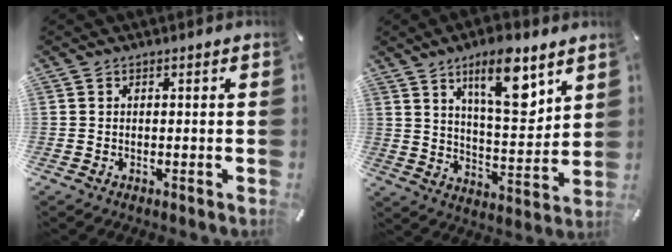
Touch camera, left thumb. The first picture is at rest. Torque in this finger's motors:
{"motor_torque": [2.53, 2.39, 1.38, -1.39, 0.46]}